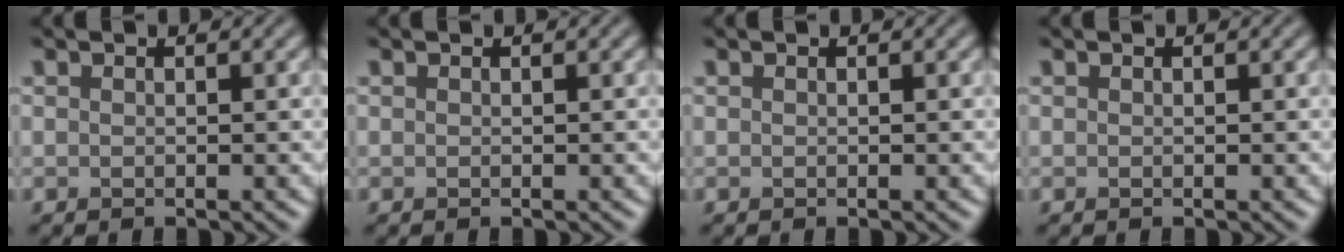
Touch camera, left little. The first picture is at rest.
{"total": 0.0}
{"total": 0.0}
{"total": 0.0}